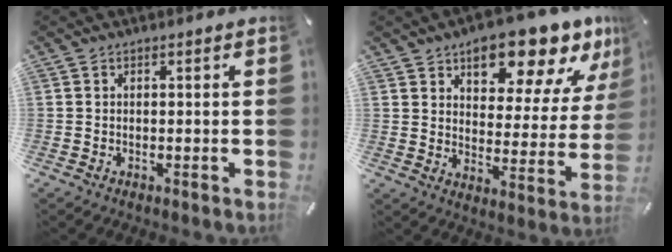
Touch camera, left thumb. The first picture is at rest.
{"total": 16.6, "force": [12.6, 6.9, 8.2], "torque": [-0.103, -0.095, 0.210]}